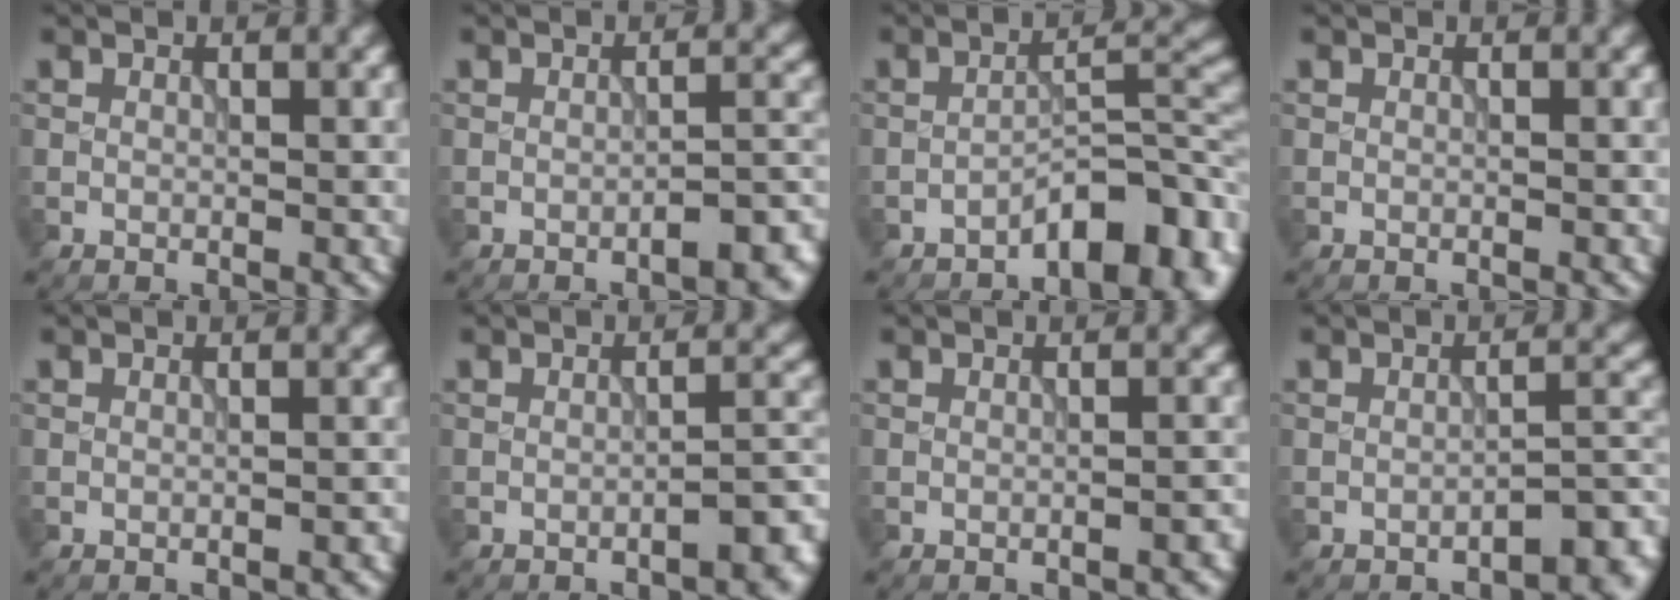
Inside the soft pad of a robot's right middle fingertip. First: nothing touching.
{"total": 3.9, "force": [-2.3, 1.1, 3.0], "torque": [-0.036, 0.007, -0.032]}
{"total": 6.3, "force": [-4.0, 2.1, 4.4], "torque": [-0.051, 0.018, -0.065]}
{"total": 0.0}
{"total": 0.7, "force": [-0.6, 0.1, 0.4], "torque": [-0.005, 0.003, -0.007]}
{"total": 3.5, "force": [-2.0, 1.0, 2.7], "torque": [-0.031, 0.010, -0.033]}
{"total": 1.1, "force": [-0.8, 0.3, 0.7], "torque": [-0.008, 0.005, -0.012]}
{"total": 3.1, "force": [-2.2, 0.8, 2.1], "torque": [-0.027, 0.011, -0.036]}